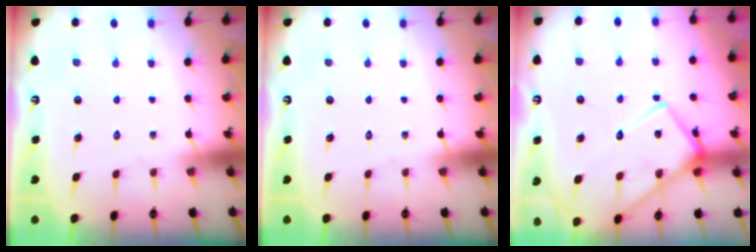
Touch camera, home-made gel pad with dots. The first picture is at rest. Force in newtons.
{"total": 0.0}
{"total": 15.8, "press": 15.7, "slide": 1.8}